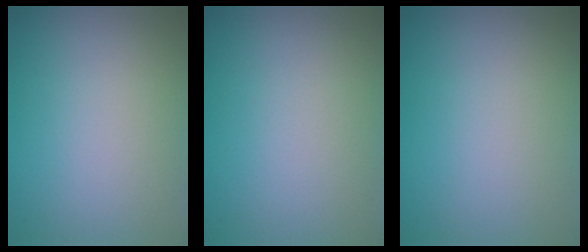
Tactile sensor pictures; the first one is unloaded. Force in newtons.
{"total": 0.0}
{"total": 0.0}